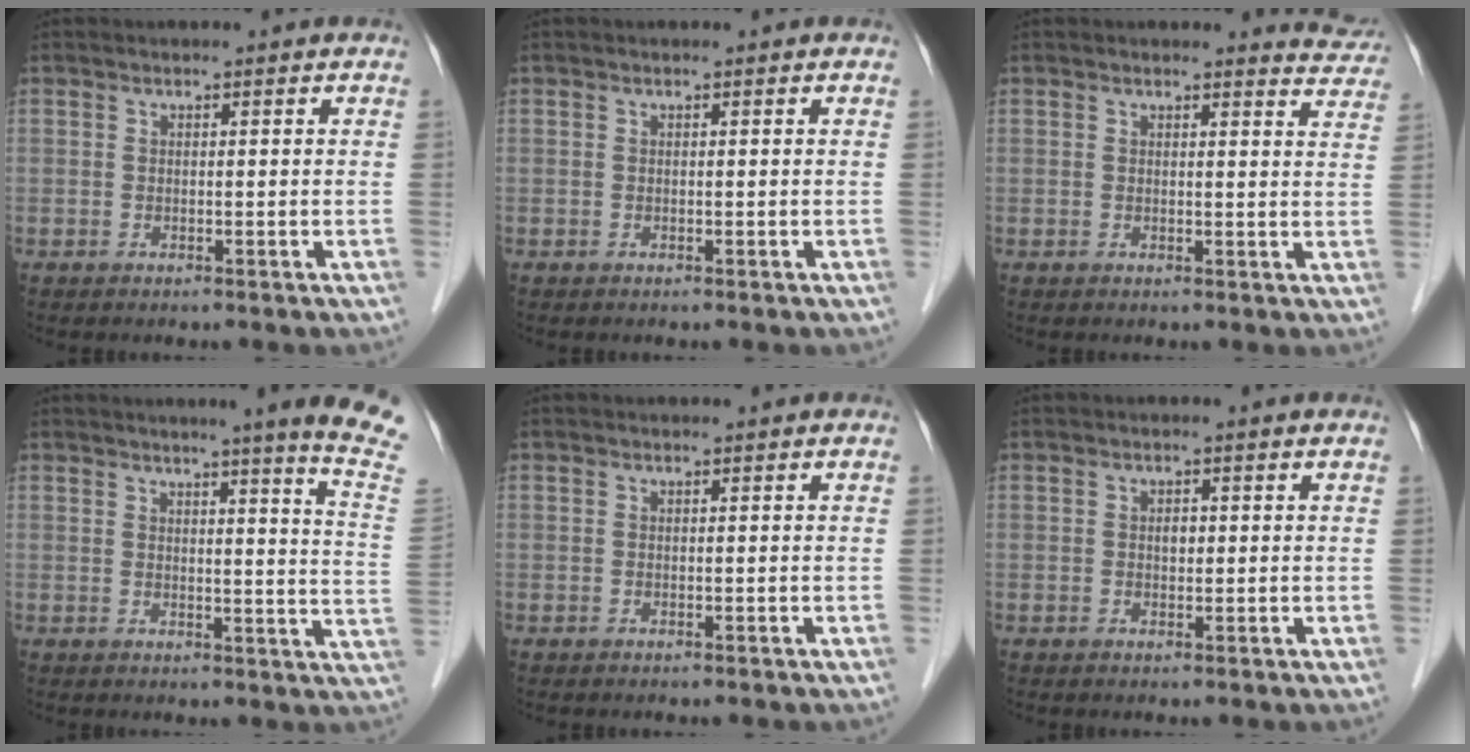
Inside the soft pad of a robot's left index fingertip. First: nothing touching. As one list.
[{"total": 0.0}, {"total": 4.6, "force": [4.5, 0.9, -0.1], "torque": [0.014, -0.029, 0.019]}, {"total": 11.6, "force": [9.5, -2.2, 6.3], "torque": [-0.075, -0.070, 0.089]}, {"total": 0.0}, {"total": 1.2, "force": [0.1, 0.8, 0.9], "torque": [-0.013, 0.003, 0.001]}]